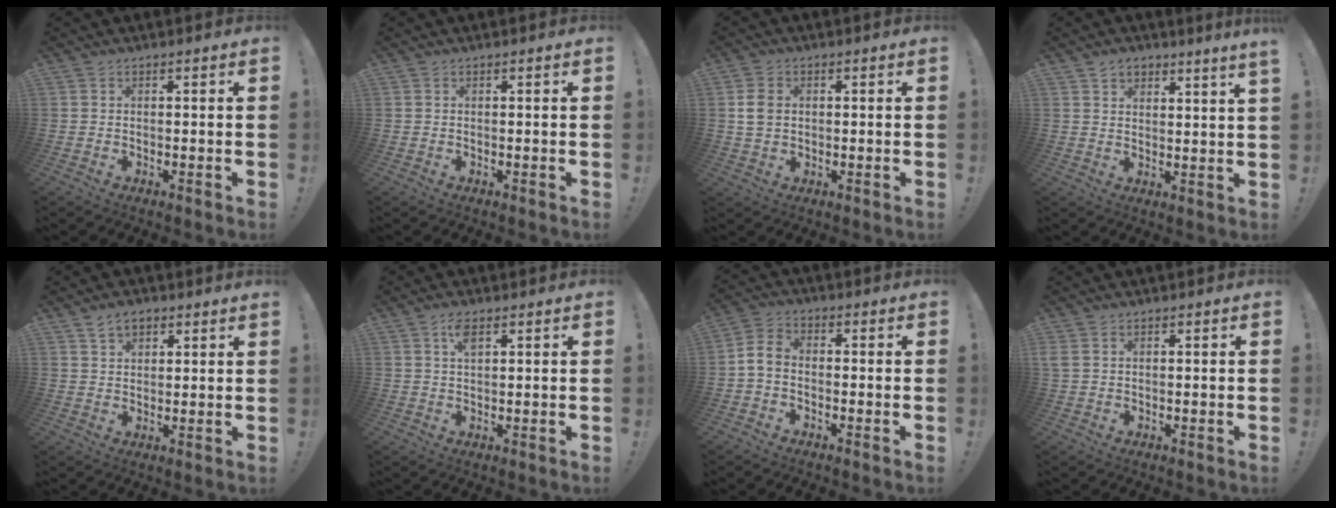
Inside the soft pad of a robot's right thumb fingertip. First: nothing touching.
{"total": 0.0}
{"total": 5.1, "force": [0.6, 3.9, 3.2], "torque": [-0.053, 0.005, 0.012]}
{"total": 3.7, "force": [3.2, 0.4, 1.8], "torque": [-0.026, -0.019, 0.055]}
{"total": 4.3, "force": [3.1, 2.2, 2.1], "torque": [-0.040, -0.008, 0.057]}
{"total": 3.9, "force": [1.9, 1.6, 3.0], "torque": [-0.056, 0.000, 0.032]}
{"total": 5.1, "force": [-1.6, 3.4, 3.4], "torque": [-0.078, 0.016, -0.026]}
{"total": 1.6, "force": [0.7, 1.0, 1.0], "torque": [-0.030, 0.006, 0.016]}